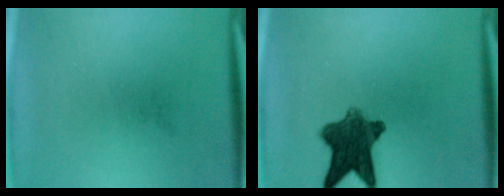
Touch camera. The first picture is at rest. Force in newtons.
{"total": 9.6}